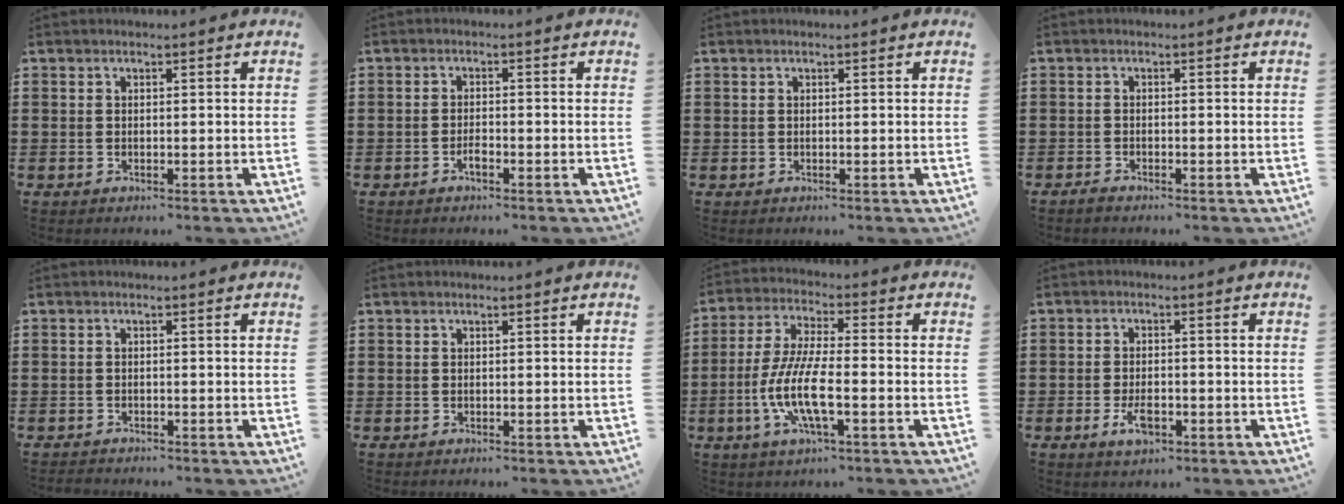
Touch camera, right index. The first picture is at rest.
{"total": 1.7, "force": [-1.1, 0.6, 1.2], "torque": [-0.025, -0.001, -0.020]}
{"total": 0.0}
{"total": 0.8, "force": [-0.8, 0.0, 0.1], "torque": [-0.005, -0.002, -0.016]}
{"total": 1.0, "force": [-1.0, 0.0, -0.1], "torque": [-0.001, 0.001, -0.021]}
{"total": 0.0}
{"total": 9.3, "force": [-3.2, 2.2, 8.4], "torque": [-0.186, -0.013, -0.066]}
{"total": 3.9, "force": [-1.5, 1.8, 3.0], "torque": [-0.066, -0.002, -0.031]}